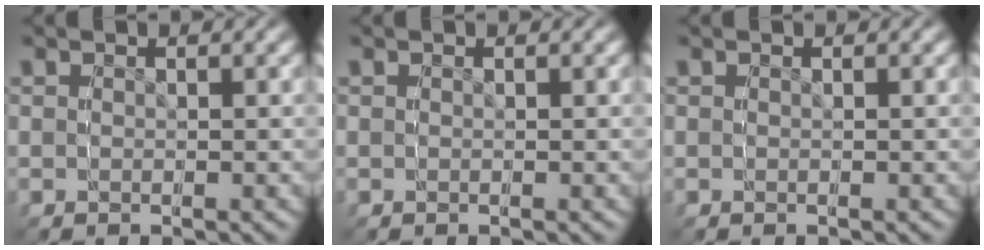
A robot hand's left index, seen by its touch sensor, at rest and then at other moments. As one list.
[{"total": 0.0}, {"total": 0.0}]